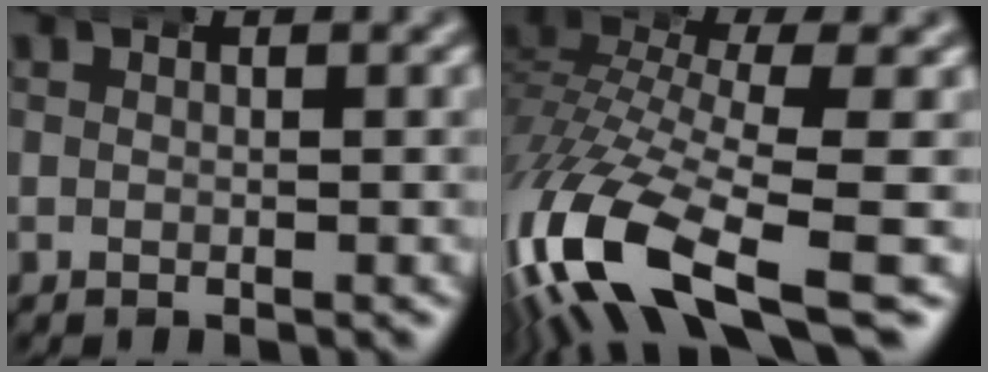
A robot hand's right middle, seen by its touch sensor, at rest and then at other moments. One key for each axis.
{"total": 10.8, "fx": -5.1, "fy": 5.5, "fz": 7.8, "tx": -0.198, "ty": -0.048, "tz": -0.065}